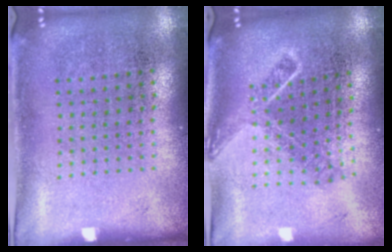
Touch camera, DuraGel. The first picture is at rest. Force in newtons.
{"total": 1.7, "press": 1.3, "slide": 1.1}